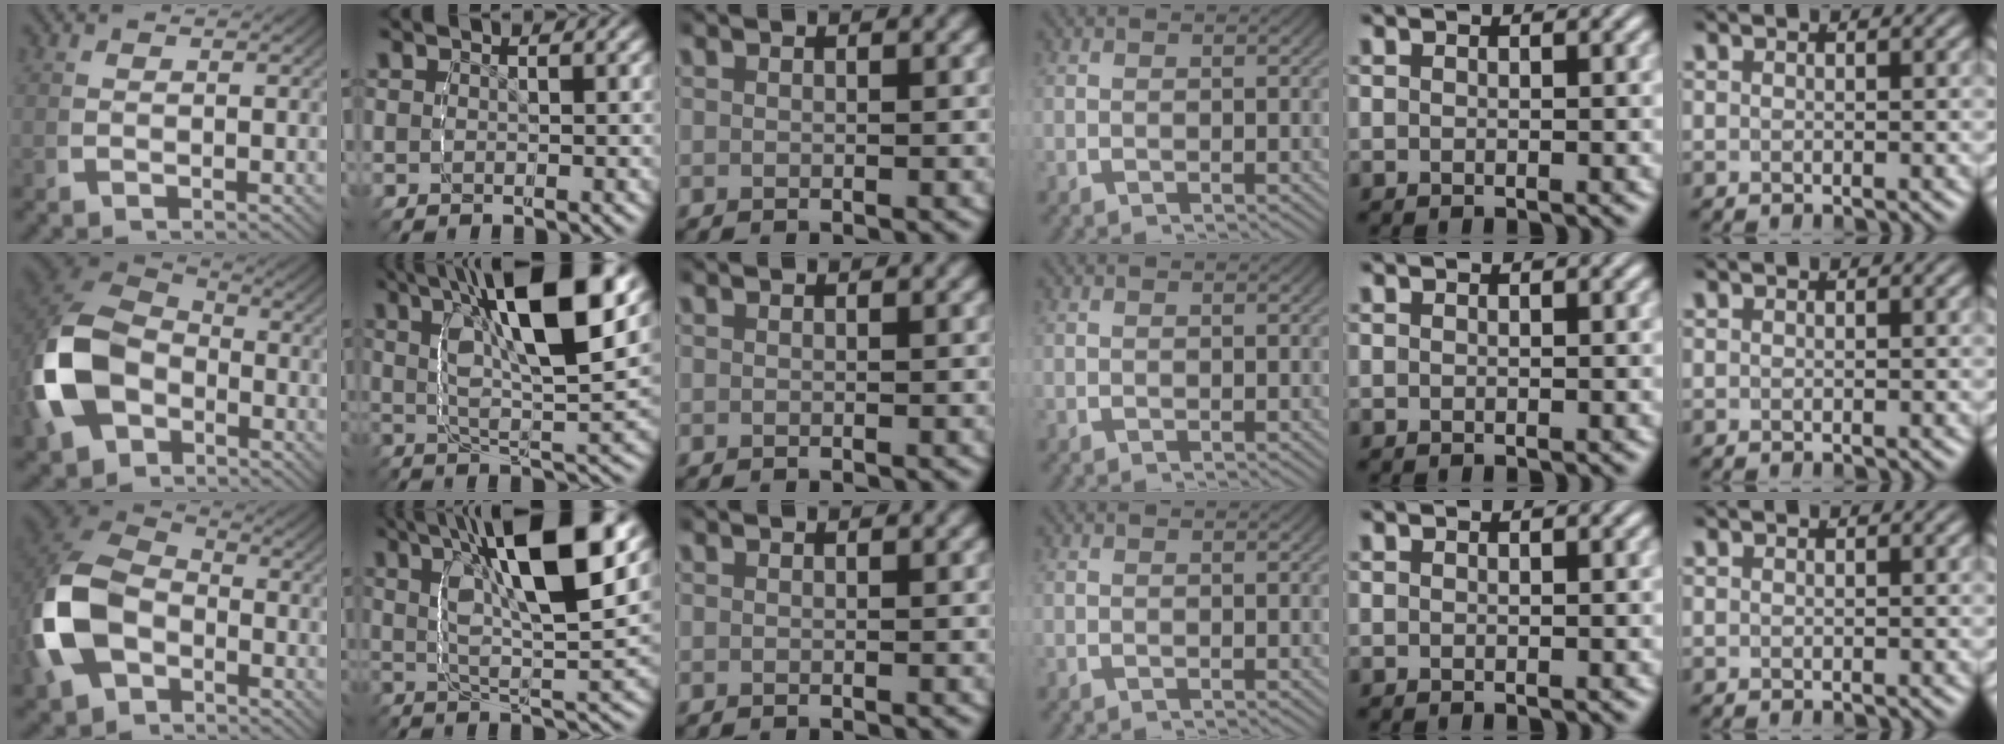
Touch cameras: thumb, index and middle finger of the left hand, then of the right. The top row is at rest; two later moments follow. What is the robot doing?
{"motion": "lift_and_place", "object": "markers"}